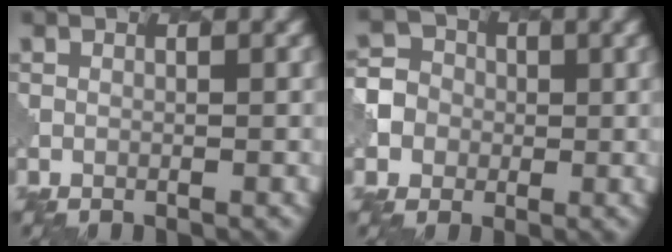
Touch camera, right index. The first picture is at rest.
{"total": 4.7, "force": [-0.6, 4.6, 1.0], "torque": [-0.008, 0.009, -0.026]}